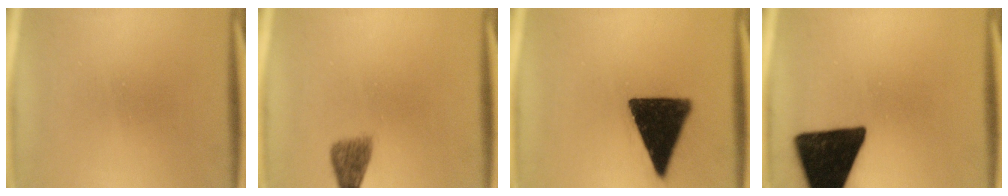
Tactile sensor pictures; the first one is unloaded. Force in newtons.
{"total": 2.7}
{"total": 16.6}
{"total": 19.4}